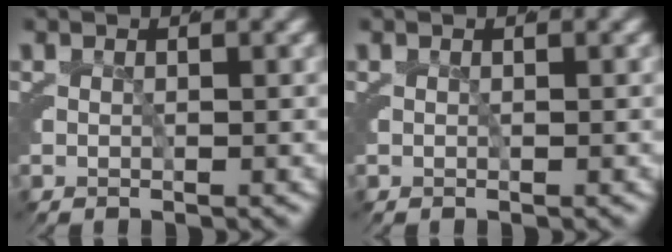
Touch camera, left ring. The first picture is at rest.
{"total": 0.0}